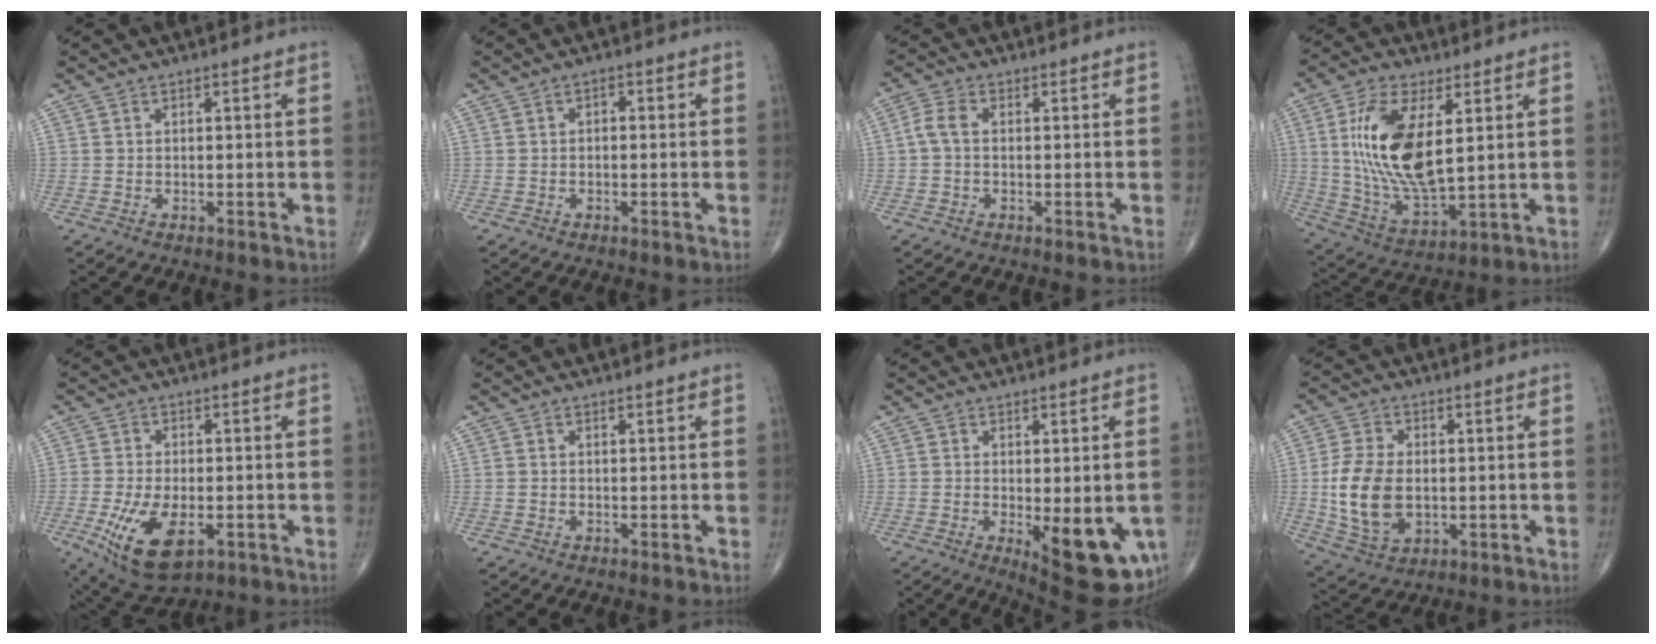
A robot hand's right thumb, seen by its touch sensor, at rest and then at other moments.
{"total": 1.2, "force": [-0.1, 0.8, 0.9], "torque": [-0.007, 0.005, -0.006]}
{"total": 3.2, "force": [-0.1, 2.0, 2.6], "torque": [-0.057, 0.009, -0.008]}
{"total": 17.2, "force": [3.7, 7.5, 15.0], "torque": [-0.298, -0.021, 0.081]}
{"total": 12.3, "force": [-4.3, 6.2, 9.7], "torque": [-0.175, -0.002, -0.060]}
{"total": 0.0}
{"total": 13.9, "force": [-3.7, 5.3, 12.3], "torque": [-0.131, -0.020, -0.034]}
{"total": 12.2, "force": [-0.6, 7.9, 9.2], "torque": [-0.174, -0.003, -0.003]}